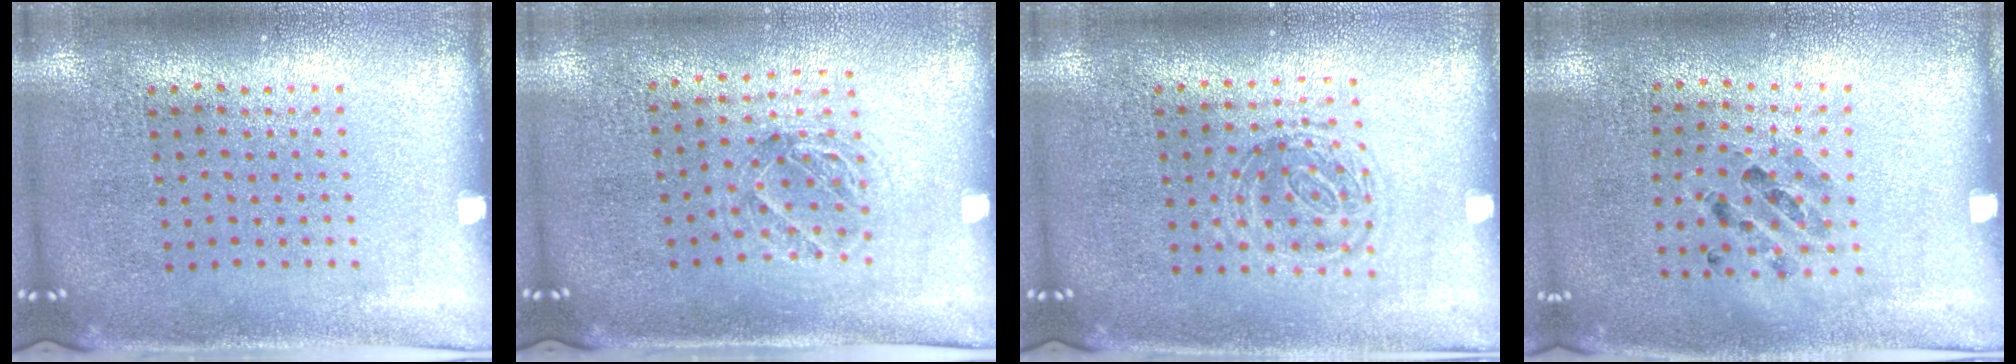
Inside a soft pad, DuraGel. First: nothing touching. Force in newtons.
{"total": 1.0, "press": 1.0, "slide": 0.2}
{"total": 1.2, "press": 1.0, "slide": 0.8}
{"total": 0.8, "press": 0.8, "slide": 0.3}